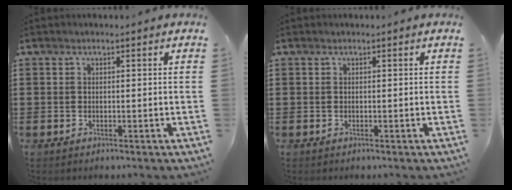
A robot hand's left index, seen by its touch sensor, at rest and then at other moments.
{"total": 0.0}